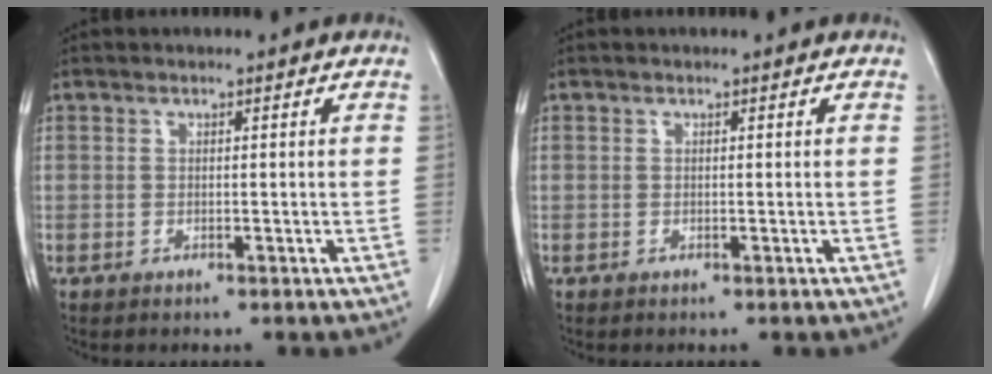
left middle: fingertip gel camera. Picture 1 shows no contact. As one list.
[{"total": 0.0}]